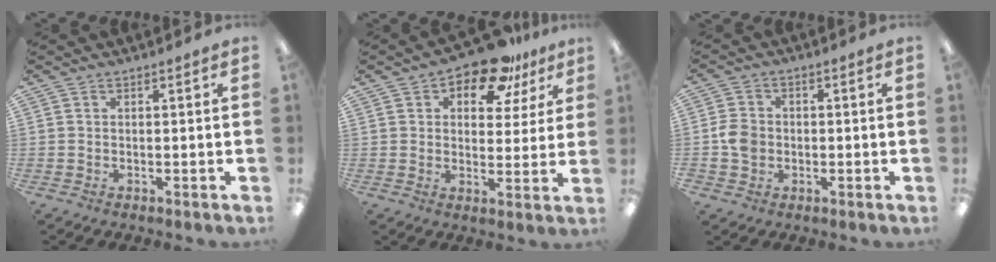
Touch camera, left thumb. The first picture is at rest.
{"total": 11.4, "force": [7.9, 5.5, 6.1], "torque": [-0.081, -0.040, 0.136]}
{"total": 5.4, "force": [-0.9, 4.6, 2.6], "torque": [-0.045, 0.004, -0.017]}